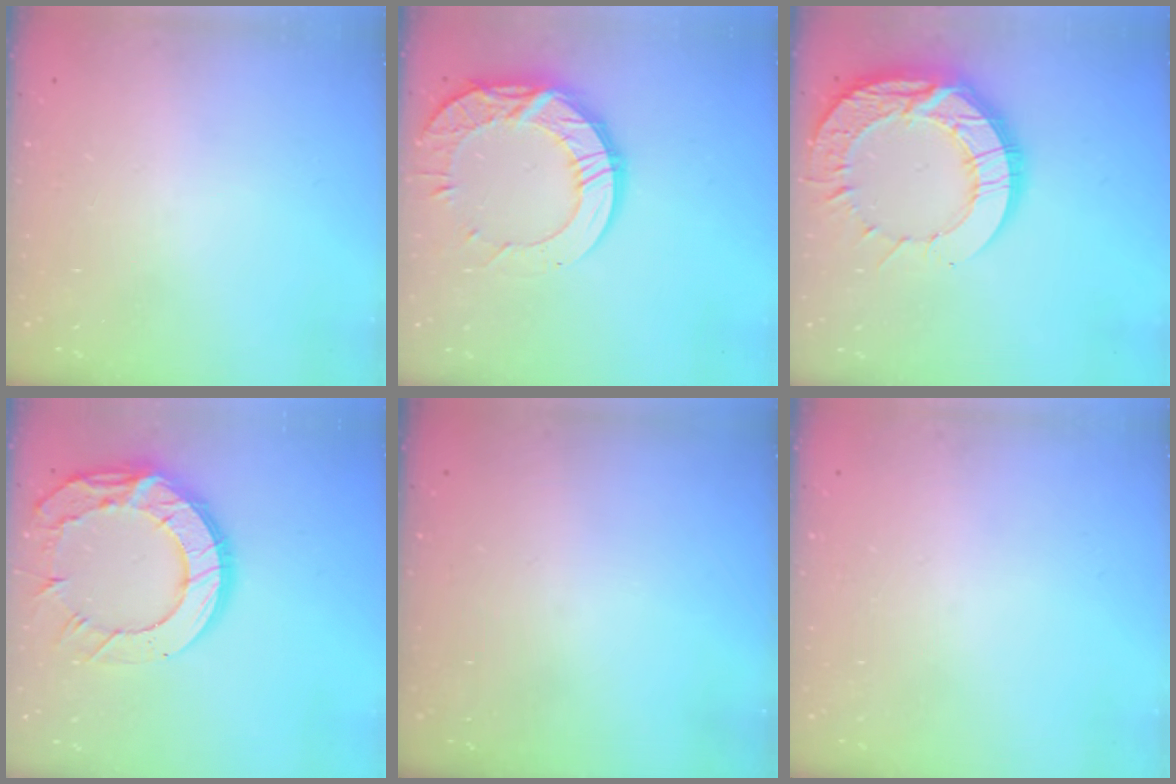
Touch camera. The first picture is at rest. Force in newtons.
{"total": 15.6, "press": 15.6, "slide": 1.1}
{"total": 20.2, "press": 20.1, "slide": 1.8}
{"total": 18.8, "press": 18.7, "slide": 1.6}
{"total": 0.0}
{"total": 0.0}